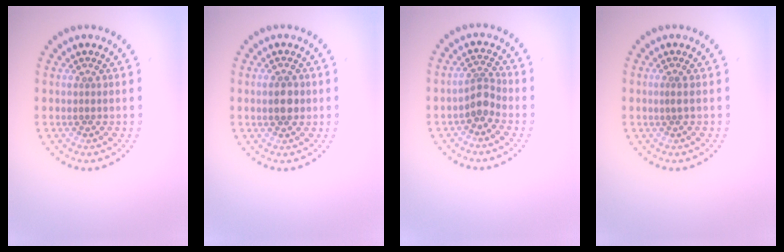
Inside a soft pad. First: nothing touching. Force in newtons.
{"total": 2.6, "press": 2.6, "slide": 0.1}
{"total": 2.1, "press": 1.6, "slide": 1.4}
{"total": 0.6, "press": 0.4, "slide": 0.5}